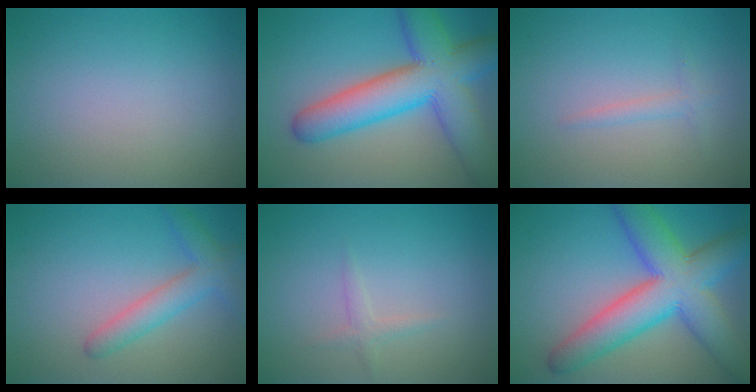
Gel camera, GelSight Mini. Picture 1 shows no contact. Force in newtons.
{"total": 10.4, "press": 10.4, "slide": 0.2}
{"total": 1.1, "press": 1.1, "slide": 0.0}
{"total": 3.3, "press": 3.3, "slide": 0.2}
{"total": 1.1, "press": 1.1, "slide": 0.0}
{"total": 10.0, "press": 10.0, "slide": 0.2}